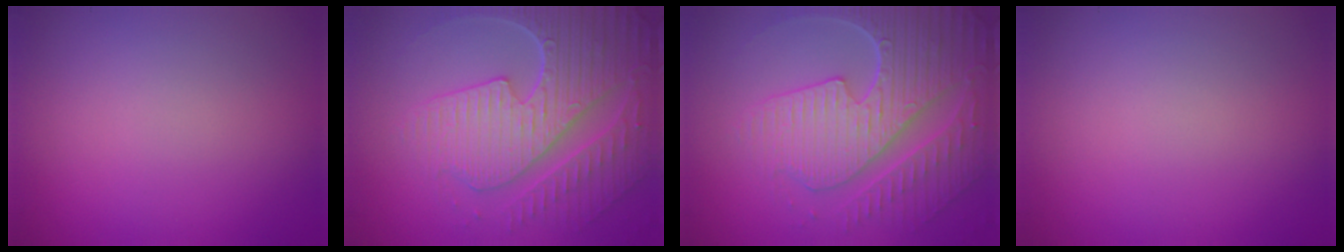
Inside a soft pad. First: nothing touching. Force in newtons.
{"total": 8.7, "press": 6.2, "slide": 6.1}
{"total": 8.7, "press": 6.2, "slide": 6.1}
{"total": 0.0}